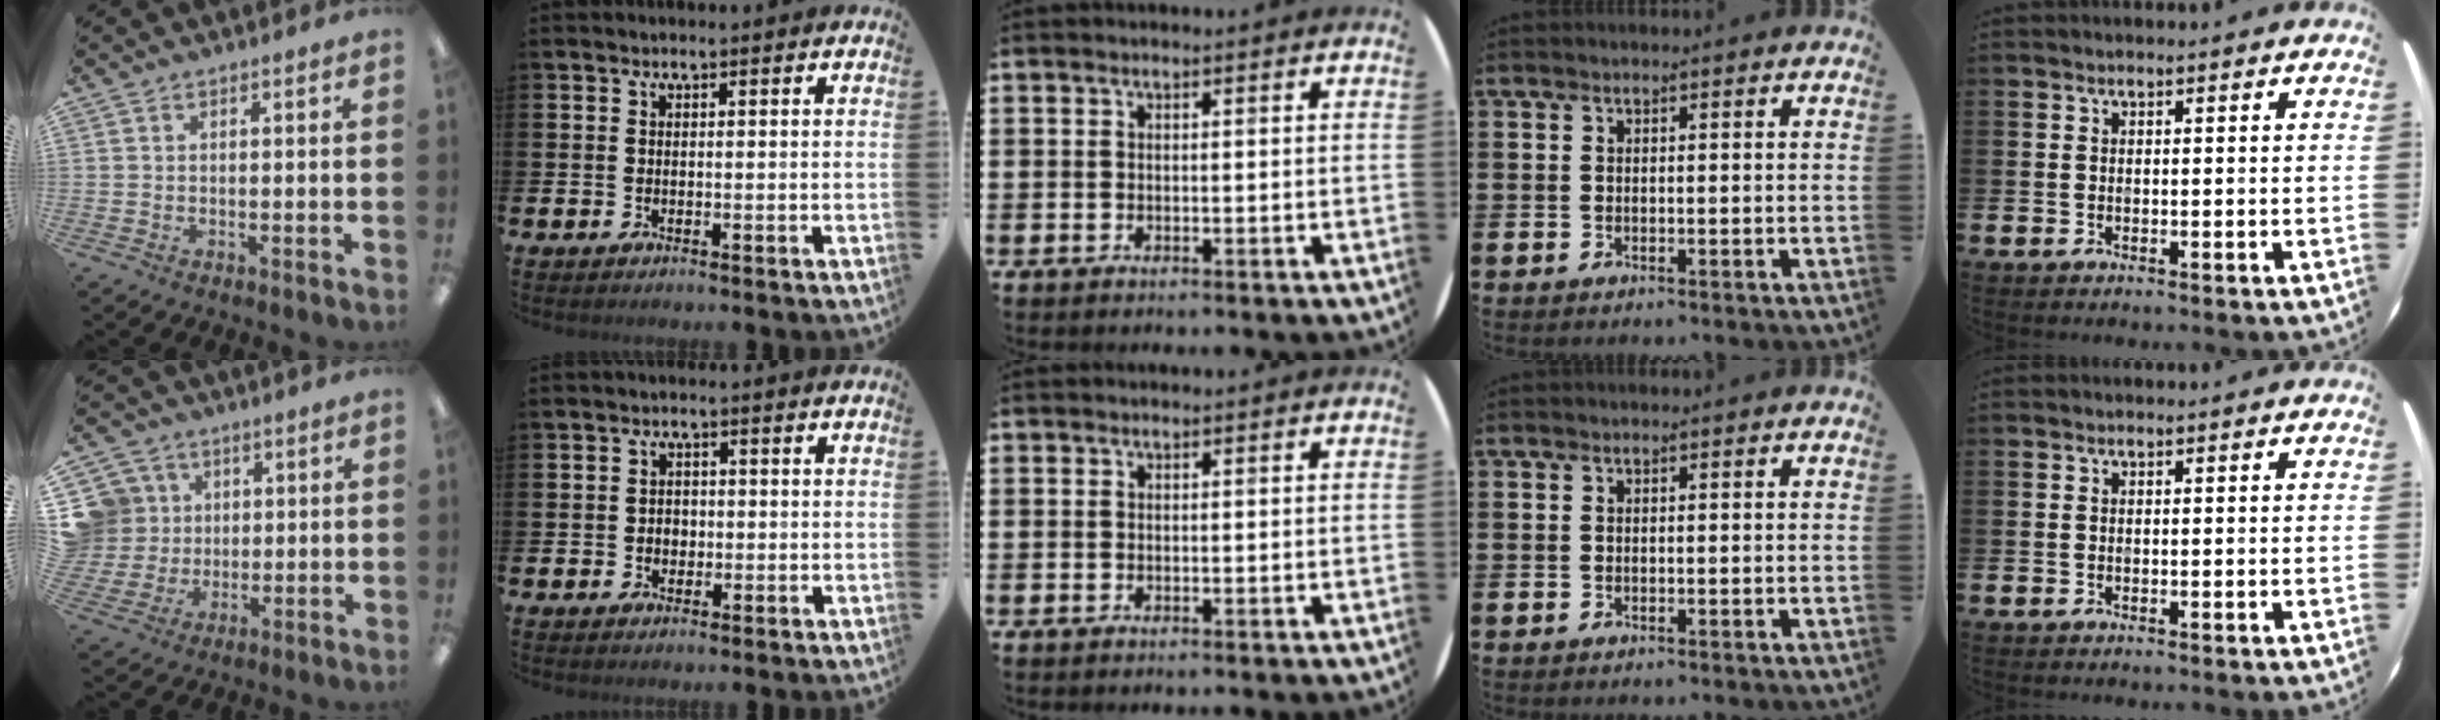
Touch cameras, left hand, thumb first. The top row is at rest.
{"thumb": {"total": 9.8, "force": [3.2, 9.2, 0.9], "torque": [-0.056, -0.011, 0.071]}, "index": {"total": 1.8, "force": [-0.3, 1.6, 0.8], "torque": [-0.009, 0.004, -0.012]}}